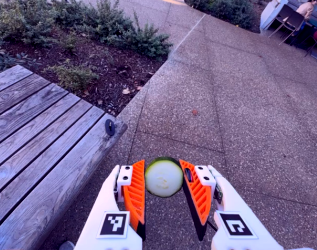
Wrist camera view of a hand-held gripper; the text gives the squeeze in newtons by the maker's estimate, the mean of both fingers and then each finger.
{"total": 7.6, "left": 7.5, "right": 7.7}